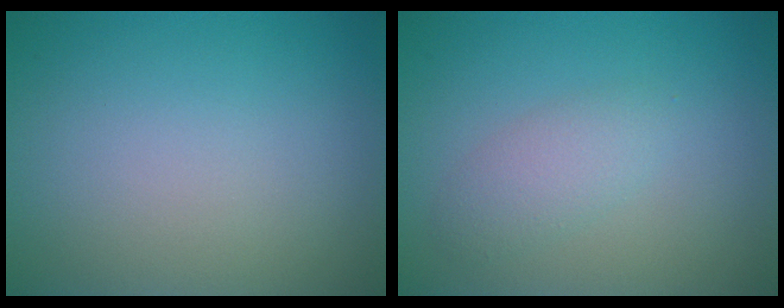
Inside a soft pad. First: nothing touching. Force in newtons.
{"total": 2.0, "press": 2.0, "slide": 0.1}